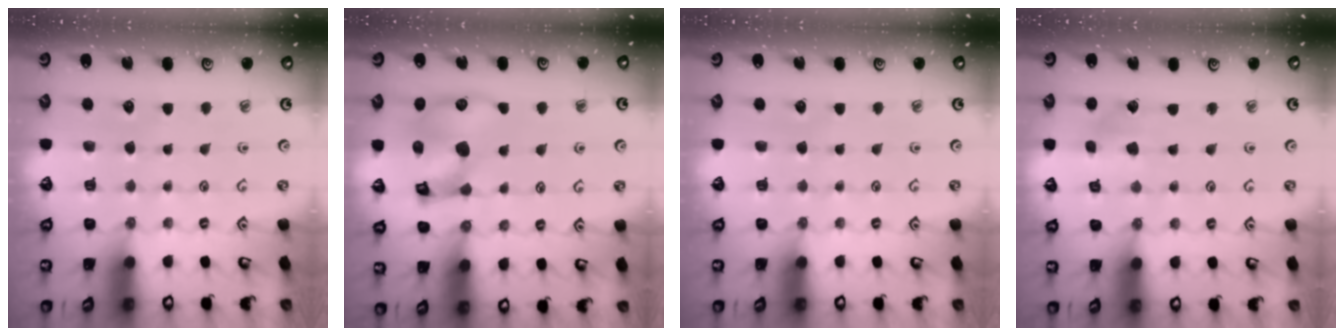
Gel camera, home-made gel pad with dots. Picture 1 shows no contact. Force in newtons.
{"total": 14.1, "press": 13.9, "slide": 2.1}
{"total": 0.0}
{"total": 2.3, "press": 2.3, "slide": 0.6}